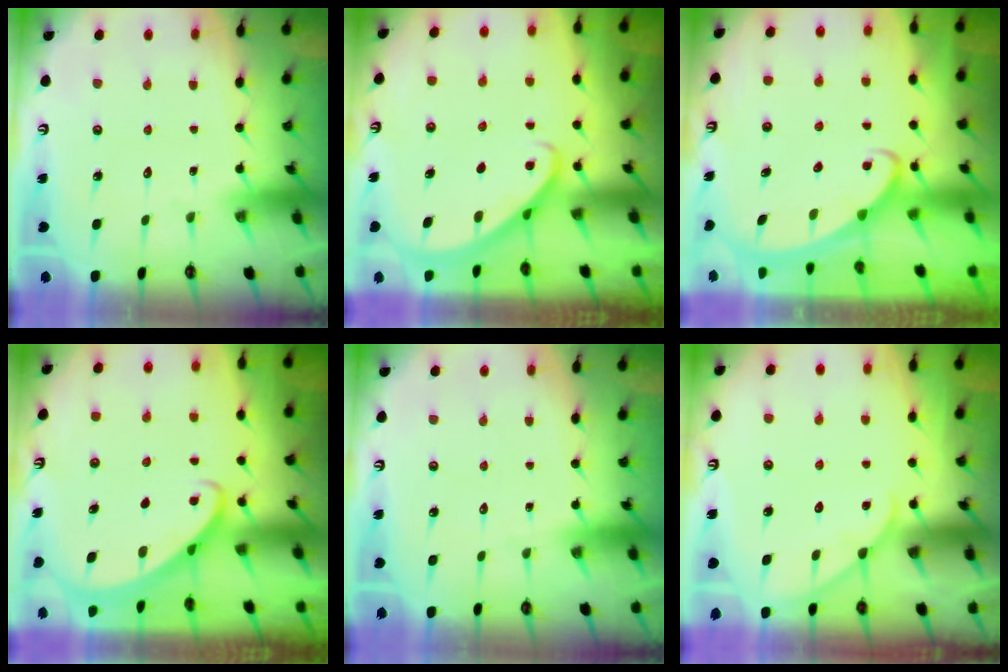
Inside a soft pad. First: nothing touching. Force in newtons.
{"total": 2.3, "press": 2.3, "slide": 0.2}
{"total": 2.3, "press": 2.3, "slide": 0.2}
{"total": 1.7, "press": 1.6, "slide": 0.0}
{"total": 0.0}
{"total": 2.8, "press": 2.8, "slide": 0.3}